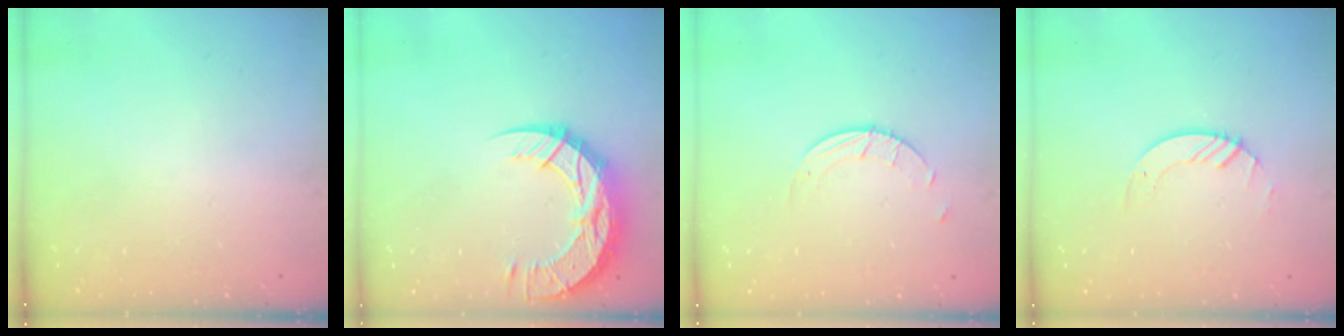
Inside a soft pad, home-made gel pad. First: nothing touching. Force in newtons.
{"total": 15.7, "press": 15.6, "slide": 1.2}
{"total": 2.6, "press": 2.6, "slide": 0.2}
{"total": 2.8, "press": 2.8, "slide": 0.3}